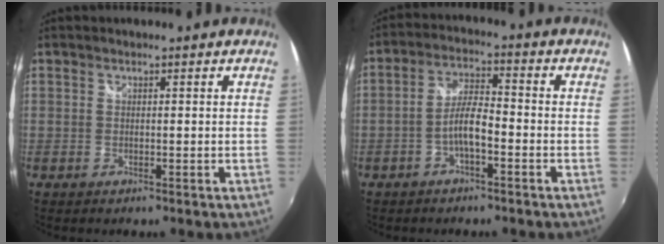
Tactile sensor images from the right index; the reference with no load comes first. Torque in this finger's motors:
{"motor_torque": [0.65, -0.38, 0.35, 0.12]}